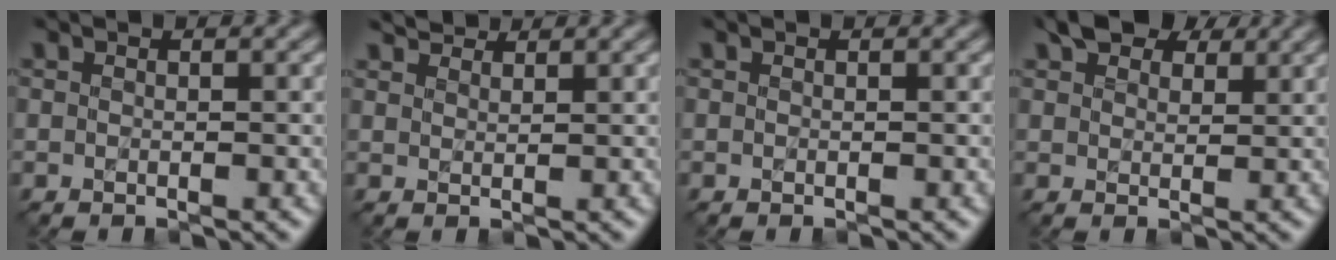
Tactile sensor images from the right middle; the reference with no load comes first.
{"total": 2.5, "force": [2.5, 0.2, 0.0], "torque": [0.000, 0.001, 0.041]}
{"total": 0.0}
{"total": 4.6, "force": [3.8, 2.1, 1.6], "torque": [-0.025, 0.012, 0.060]}